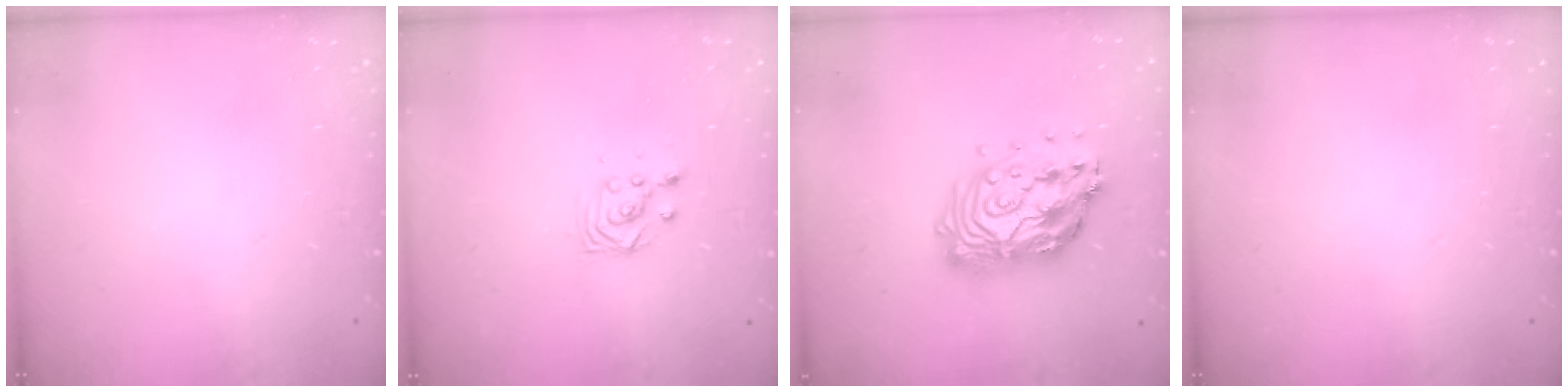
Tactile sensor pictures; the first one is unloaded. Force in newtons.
{"total": 2.9, "press": 2.9, "slide": 0.4}
{"total": 17.1, "press": 17.0, "slide": 1.6}
{"total": 0.0}